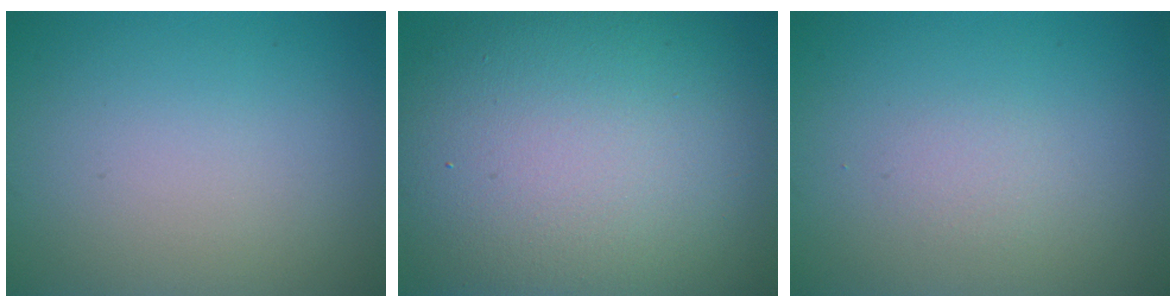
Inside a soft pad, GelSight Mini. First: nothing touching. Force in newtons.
{"total": 16.3, "press": 16.3, "slide": 0.9}
{"total": 0.9, "press": 0.9, "slide": 0.1}